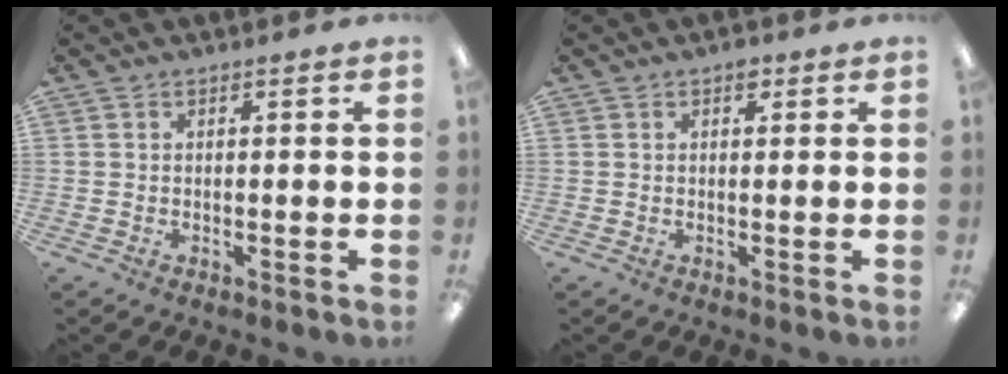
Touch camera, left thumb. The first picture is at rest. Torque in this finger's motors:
{"motor_torque": [0.22, 0.03, 0.34, -0.43, 0.00]}